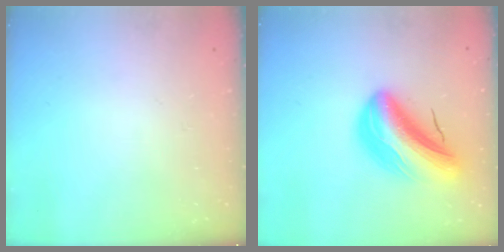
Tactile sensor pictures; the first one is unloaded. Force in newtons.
{"total": 15.2, "press": 14.6, "slide": 4.3}